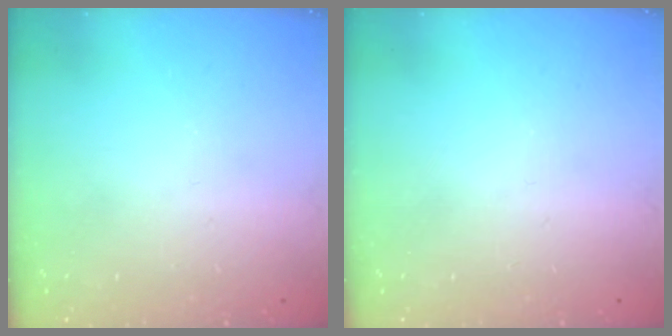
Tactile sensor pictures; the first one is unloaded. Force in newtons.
{"total": 0.0}